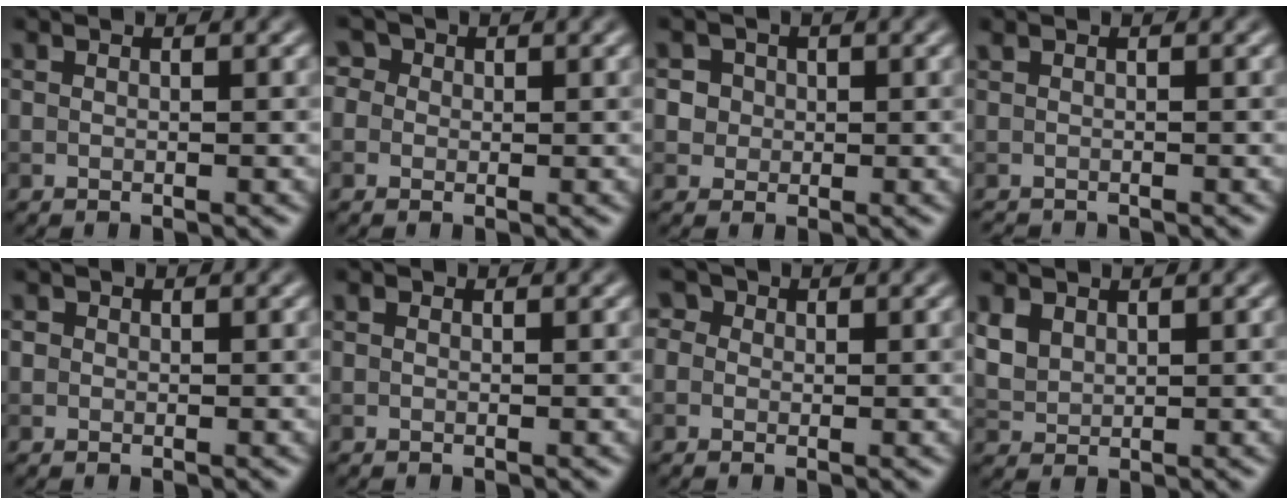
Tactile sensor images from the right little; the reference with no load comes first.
{"total": 3.2, "force": [1.3, 2.6, 1.2], "torque": [-0.003, 0.022, -0.008]}
{"total": 3.5, "force": [1.1, 3.0, 1.3], "torque": [-0.012, 0.017, 0.011]}
{"total": 0.7, "force": [-0.6, 0.2, 0.0], "torque": [0.000, -0.007, -0.012]}
{"total": 0.6, "force": [0.1, 0.6, 0.1], "torque": [0.004, -0.002, -0.001]}
{"total": 0.0}
{"total": 2.9, "force": [1.2, 2.4, 1.2], "torque": [-0.003, 0.020, -0.012]}
{"total": 2.4, "force": [1.2, 1.7, 1.2], "torque": [-0.034, 0.000, 0.024]}